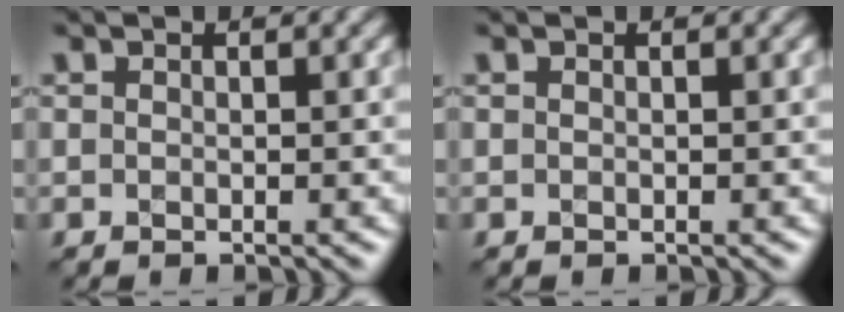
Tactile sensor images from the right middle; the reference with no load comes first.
{"total": 0.0}